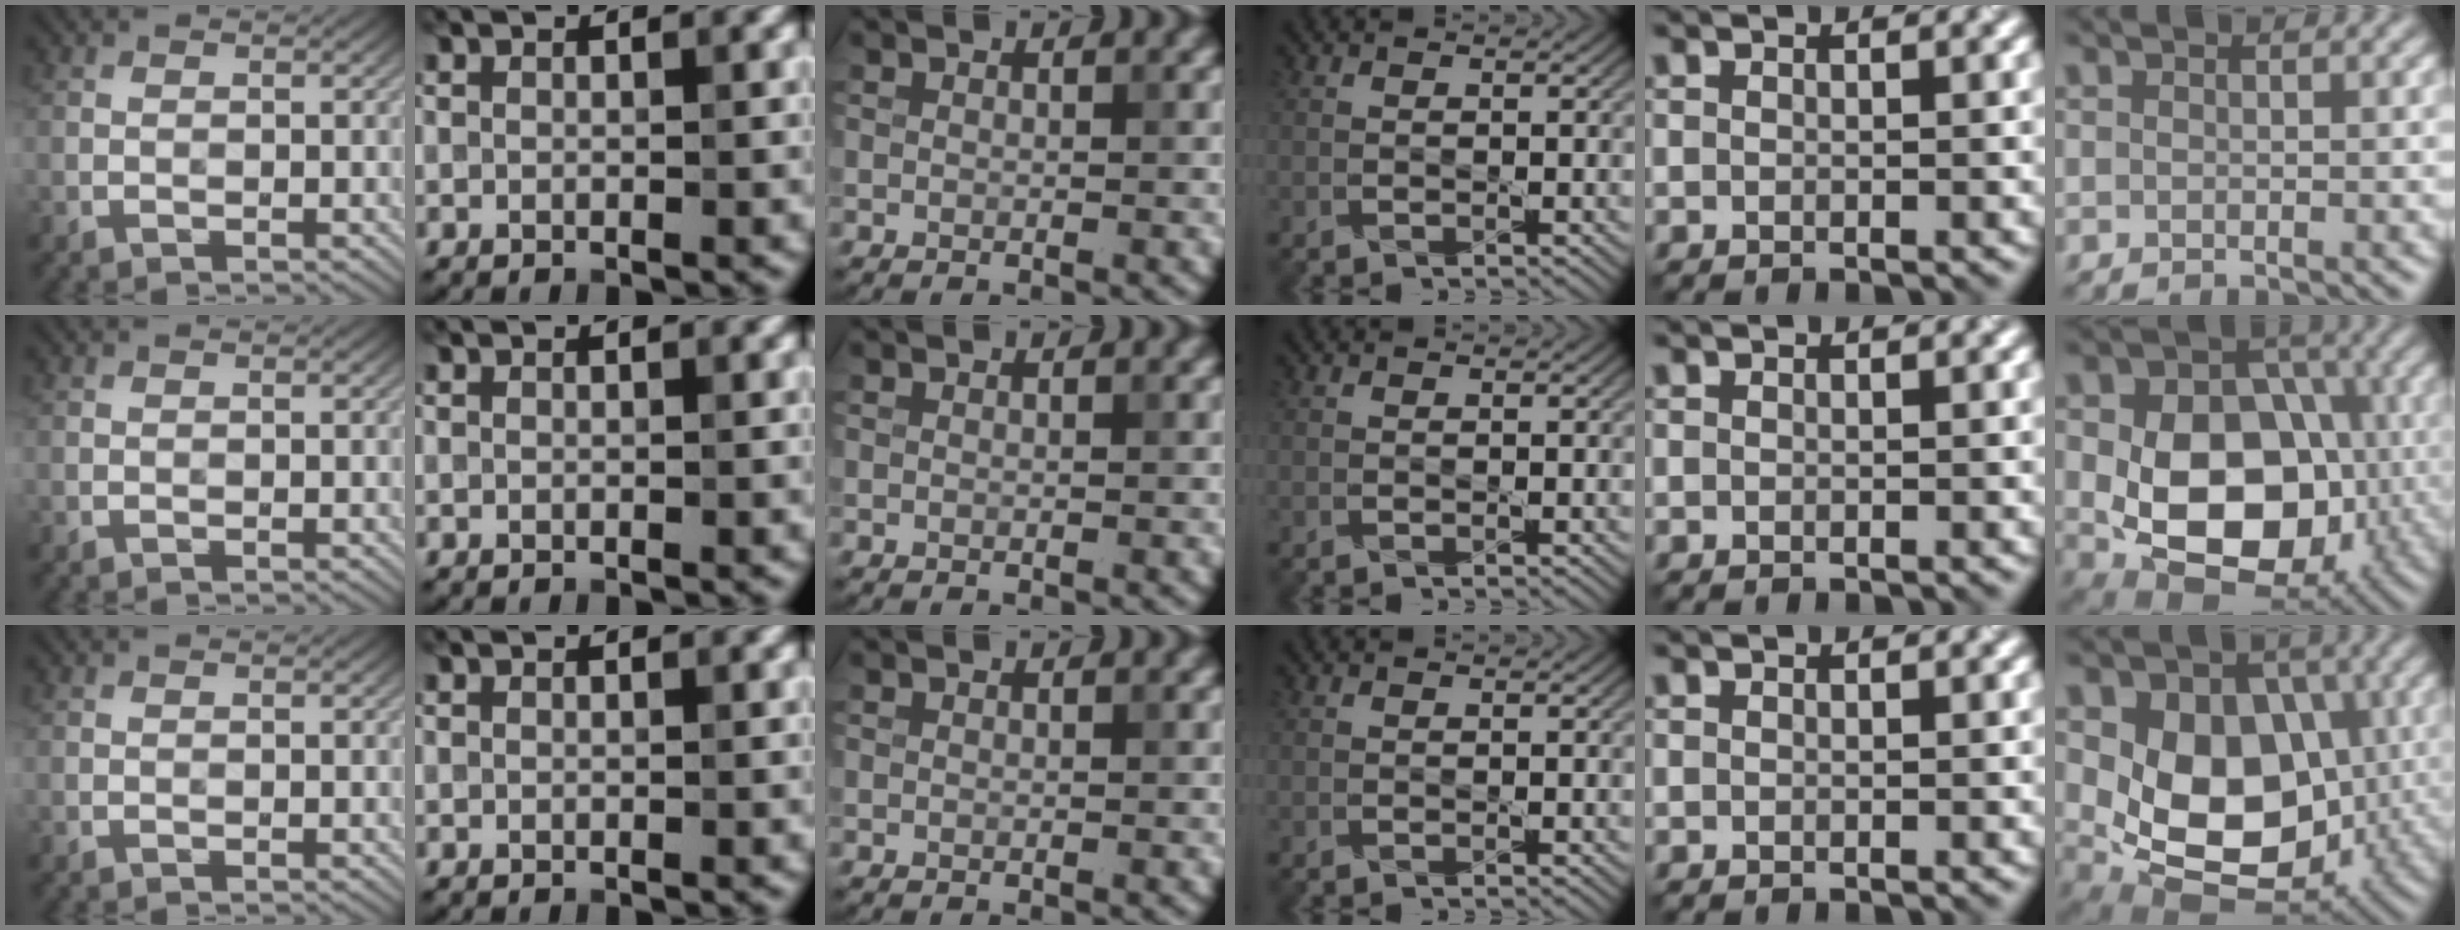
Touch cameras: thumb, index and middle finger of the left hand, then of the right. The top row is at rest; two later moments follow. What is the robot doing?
{"motion": "pour", "object": "pitcher"}